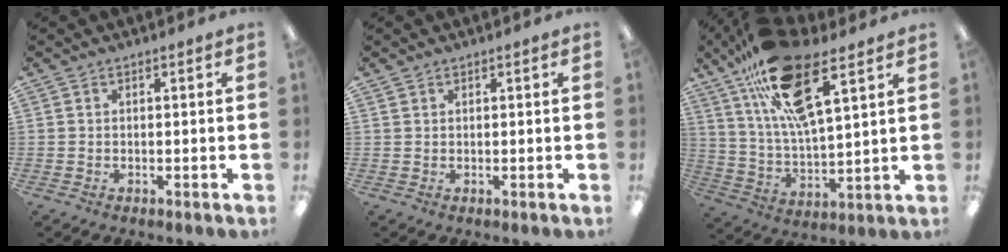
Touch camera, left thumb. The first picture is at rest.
{"total": 0.8, "force": [0.6, 0.4, 0.0], "torque": [-0.001, 0.000, 0.012]}
{"total": 20.1, "force": [12.4, 6.5, 14.4], "torque": [-0.277, -0.049, 0.213]}